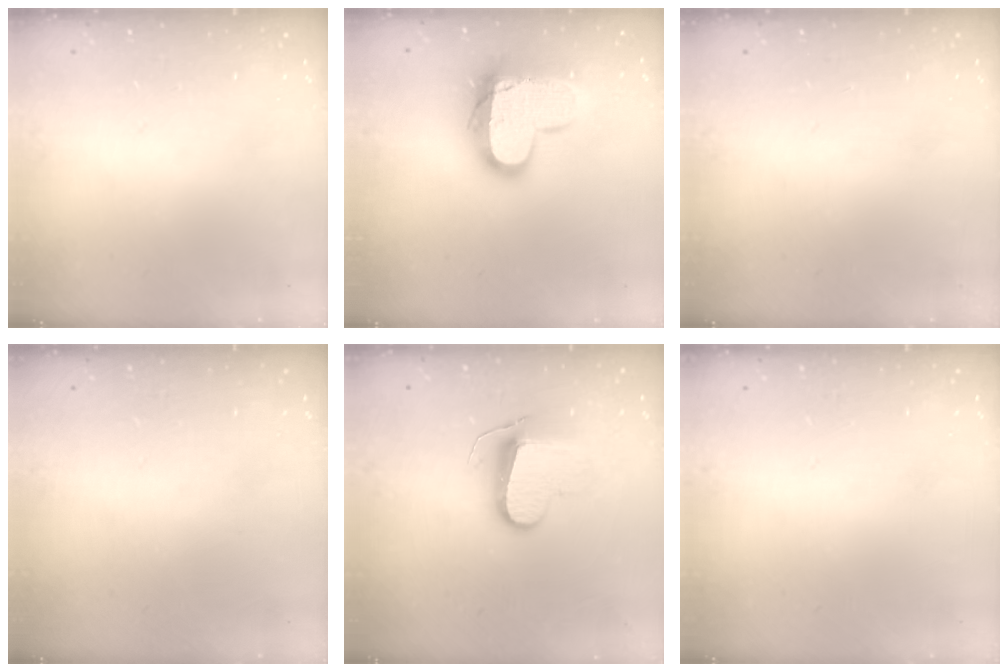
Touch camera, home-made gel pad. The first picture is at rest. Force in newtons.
{"total": 16.7, "press": 16.6, "slide": 1.3}
{"total": 0.0}
{"total": 0.0}
{"total": 9.5, "press": 9.5, "slide": 0.4}
{"total": 0.0}